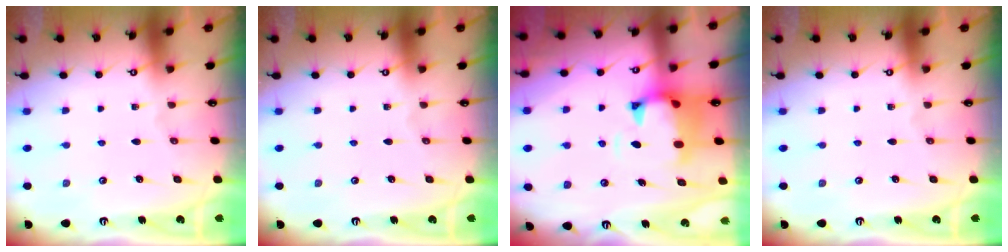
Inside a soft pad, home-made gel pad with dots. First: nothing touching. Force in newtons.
{"total": 0.0}
{"total": 1.7, "press": 1.2, "slide": 1.2}
{"total": 0.0}